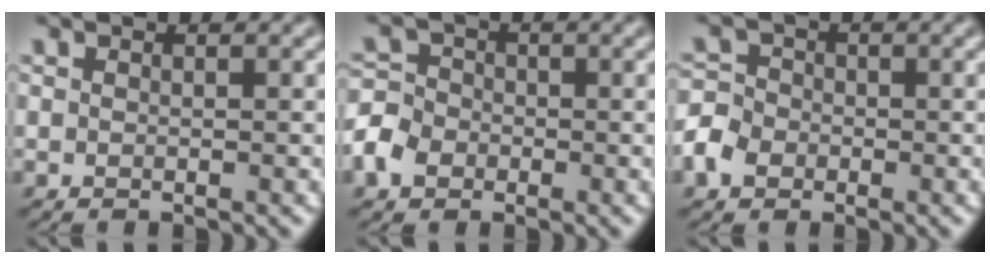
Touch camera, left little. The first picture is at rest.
{"total": 4.7, "force": [-2.1, 3.8, 1.8], "torque": [-0.033, -0.006, -0.054]}
{"total": 4.0, "force": [-1.7, 3.2, 1.5], "torque": [-0.027, -0.003, -0.044]}